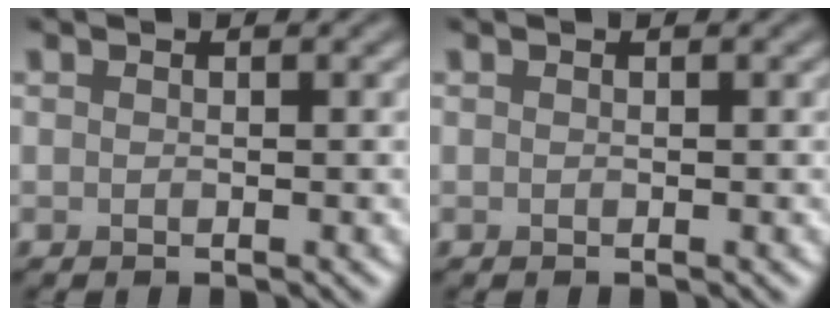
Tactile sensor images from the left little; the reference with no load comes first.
{"total": 0.0}